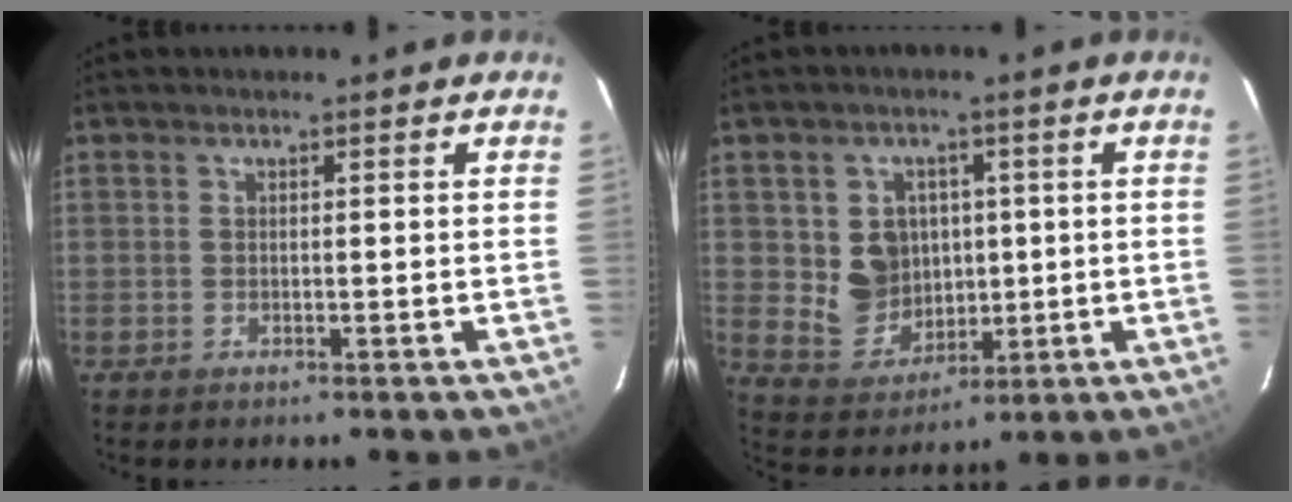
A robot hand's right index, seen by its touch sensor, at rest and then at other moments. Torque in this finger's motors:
{"motor_torque": [0.76, 0.53, 0.26, 0.03]}